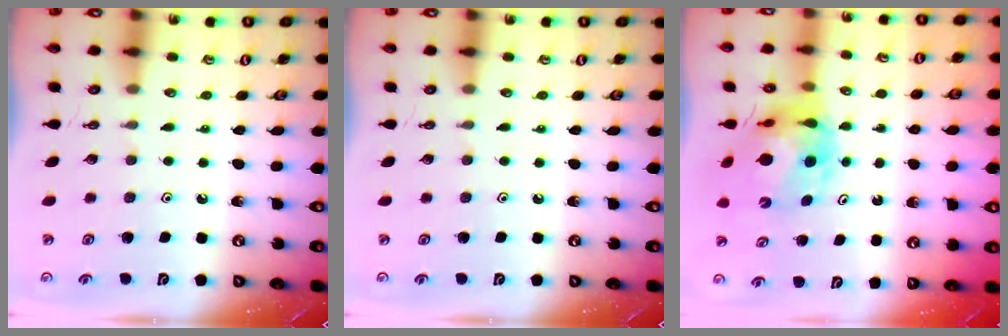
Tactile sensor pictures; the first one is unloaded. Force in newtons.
{"total": 0.0}
{"total": 11.2, "press": 11.1, "slide": 1.2}